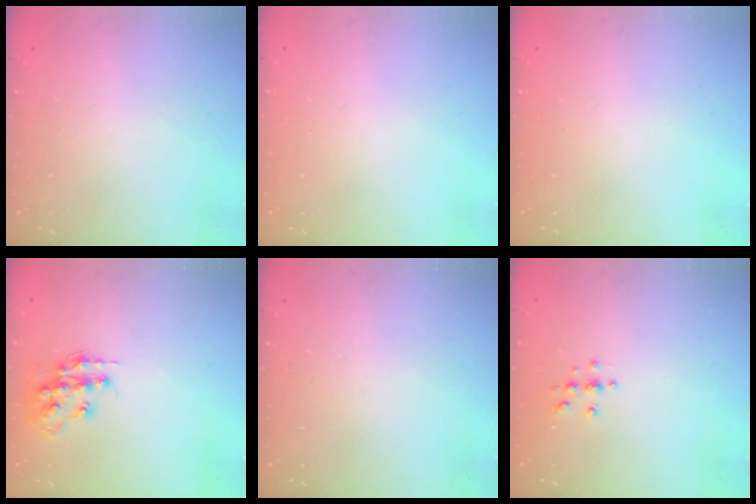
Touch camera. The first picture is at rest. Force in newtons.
{"total": 0.0}
{"total": 0.0}
{"total": 13.3, "press": 13.3, "slide": 0.8}
{"total": 0.0}
{"total": 4.7, "press": 4.6, "slide": 0.5}